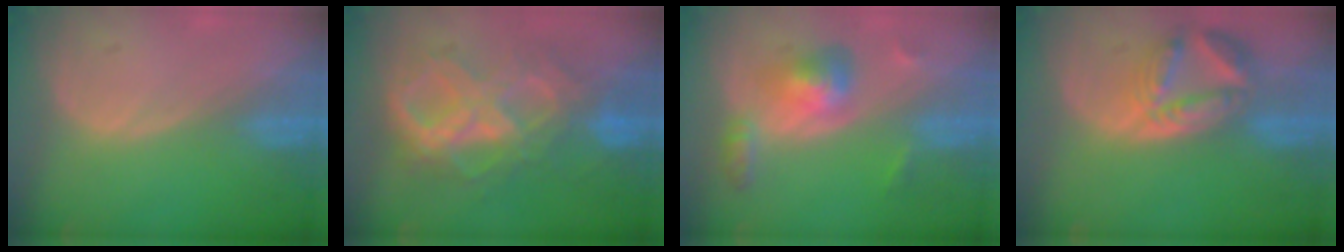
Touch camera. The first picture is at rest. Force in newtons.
{"total": 10.6, "press": 10.6, "slide": 1.2}
{"total": 6.1, "press": 5.5, "slide": 2.7}
{"total": 8.2, "press": 7.3, "slide": 3.8}